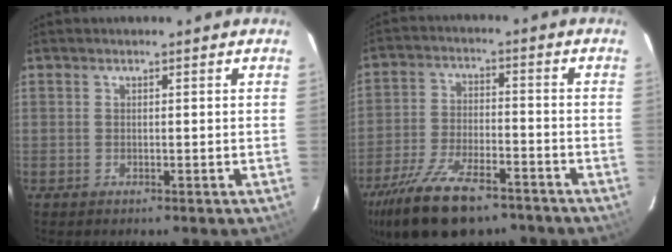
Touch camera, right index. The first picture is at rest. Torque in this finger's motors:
{"motor_torque": [1.61, -0.53, 0.73, 0.18]}